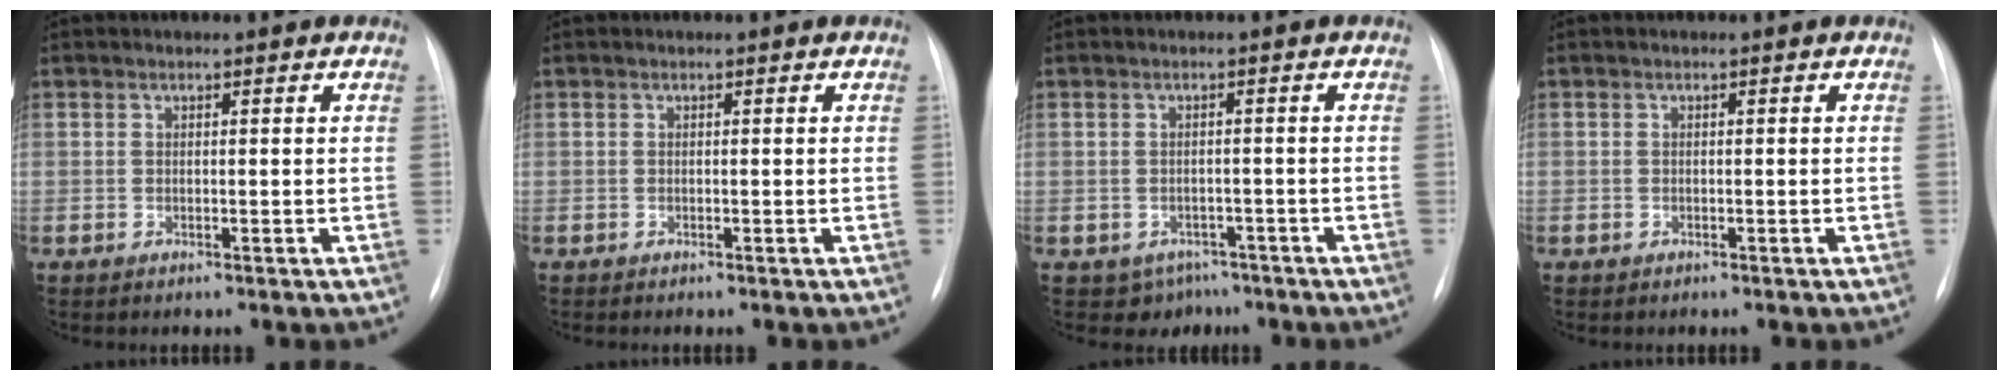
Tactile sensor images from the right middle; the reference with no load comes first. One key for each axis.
{"total": 0.0}
{"total": 4.0, "fx": -2.7, "fy": 2.9, "fz": 0.4, "tx": 0.001, "ty": 0.010, "tz": -0.030}
{"total": 0.0}